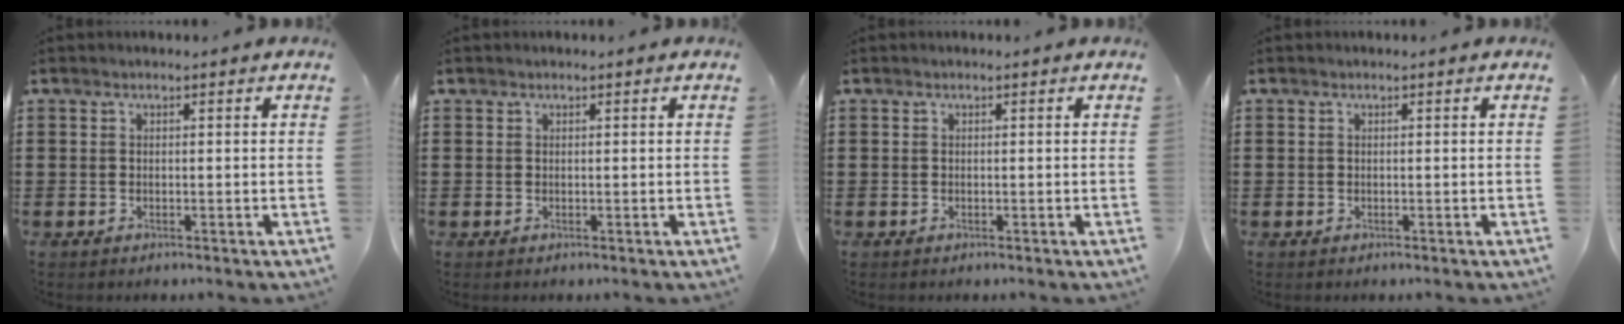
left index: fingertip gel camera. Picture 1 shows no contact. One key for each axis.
{"total": 0.0}
{"total": 0.0}
{"total": 0.0}